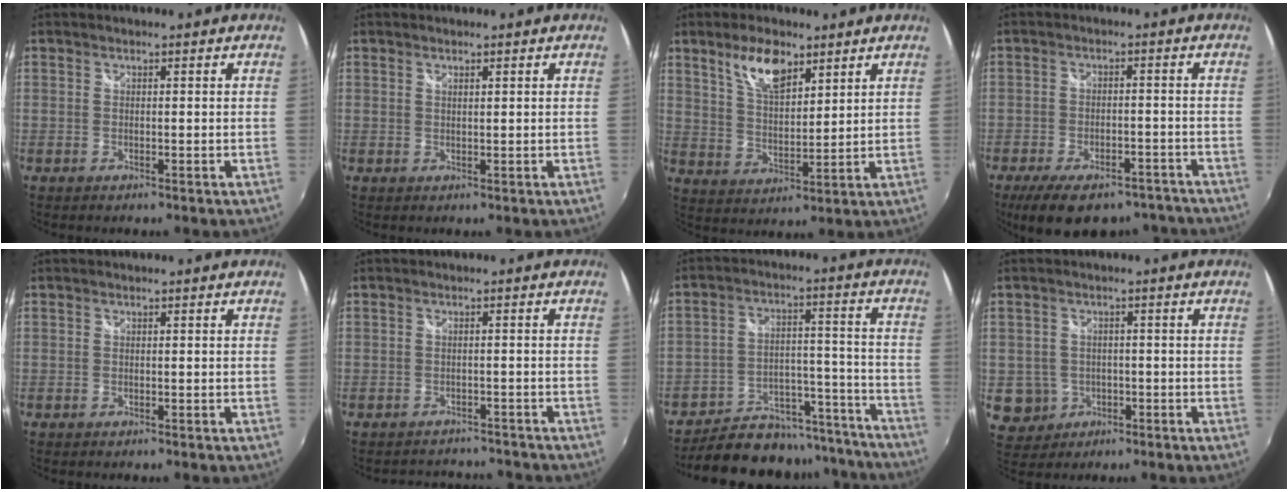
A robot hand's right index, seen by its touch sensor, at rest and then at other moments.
{"total": 0.7, "force": [0.5, 0.2, 0.4], "torque": [-0.007, 0.000, 0.009]}
{"total": 8.9, "force": [5.6, 3.7, 5.9], "torque": [-0.106, 0.009, 0.108]}
{"total": 17.2, "force": [-13.5, 7.2, 7.9], "torque": [-0.160, -0.006, -0.177]}
{"total": 0.0}
{"total": 6.5, "force": [-6.0, 2.0, 1.3], "torque": [-0.029, 0.001, -0.078]}
{"total": 21.2, "force": [-18.8, 8.3, 5.1], "torque": [-0.099, 0.054, -0.243]}
{"total": 6.0, "force": [-1.3, 5.8, 1.0], "torque": [-0.036, 0.008, -0.007]}